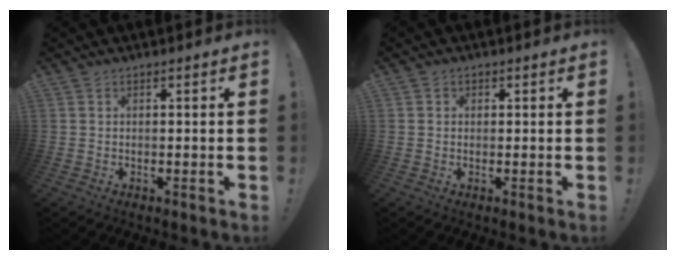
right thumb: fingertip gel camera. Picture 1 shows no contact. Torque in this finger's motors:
{"motor_torque": [0.10, -0.07, -0.12, 0.01, 0.07]}